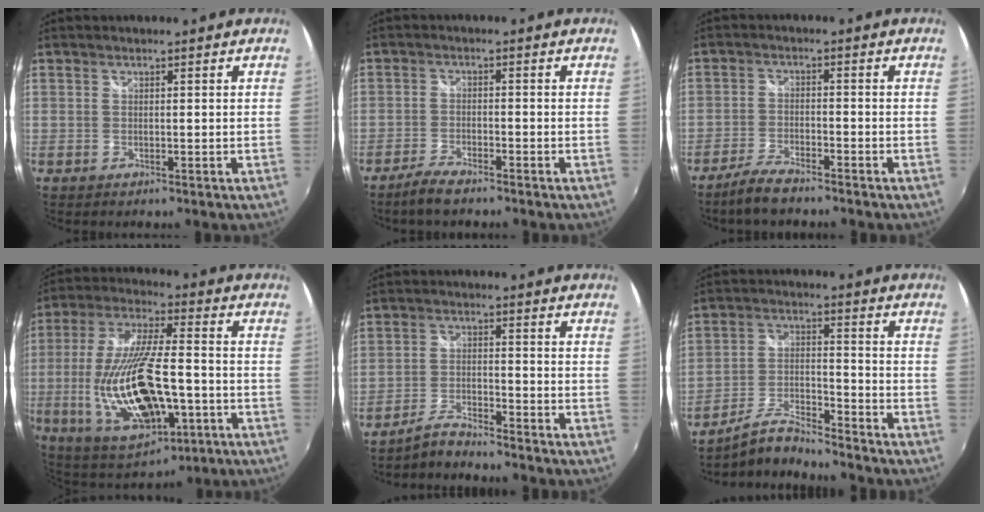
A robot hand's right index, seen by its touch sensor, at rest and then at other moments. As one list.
[{"total": 4.3, "force": [-3.6, 0.7, 2.1], "torque": [-0.064, -0.003, -0.072]}, {"total": 5.7, "force": [-4.8, 1.0, 2.9], "torque": [-0.079, -0.006, -0.092]}, {"total": 22.5, "force": [-5.8, 8.7, 19.9], "torque": [-0.413, -0.034, -0.076]}, {"total": 4.4, "force": [-4.2, 0.0, 1.0], "torque": [-0.032, 0.005, -0.083]}, {"total": 7.5, "force": [-7.3, -0.4, 1.4], "torque": [-0.037, 0.015, -0.142]}]